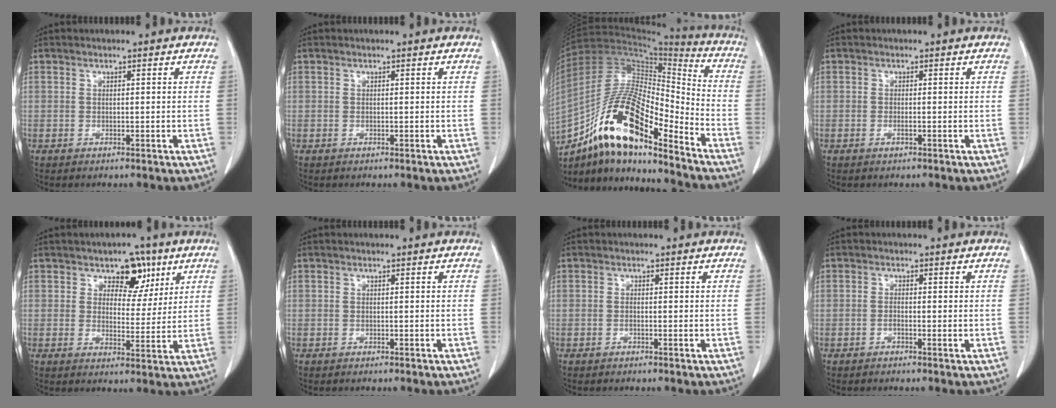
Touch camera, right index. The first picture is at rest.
{"total": 0.0}
{"total": 19.3, "force": [-12.1, 4.7, 14.2], "torque": [-0.276, 0.012, -0.214]}
{"total": 0.7, "force": [-0.3, 0.1, 0.7], "torque": [-0.015, -0.001, -0.003]}
{"total": 6.4, "force": [3.6, 4.0, 3.4], "torque": [-0.034, 0.005, 0.051]}
{"total": 0.0}
{"total": 0.6, "force": [-0.1, 0.1, 0.6], "torque": [-0.011, 0.000, -0.001]}
{"total": 1.3, "force": [-0.3, 0.3, 1.2], "torque": [-0.020, 0.001, -0.006]}